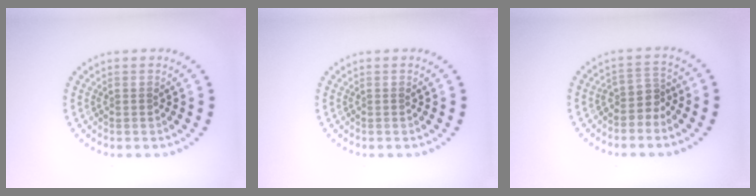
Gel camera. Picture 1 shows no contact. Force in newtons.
{"total": 0.0}
{"total": 2.3, "press": 1.6, "slide": 1.7}